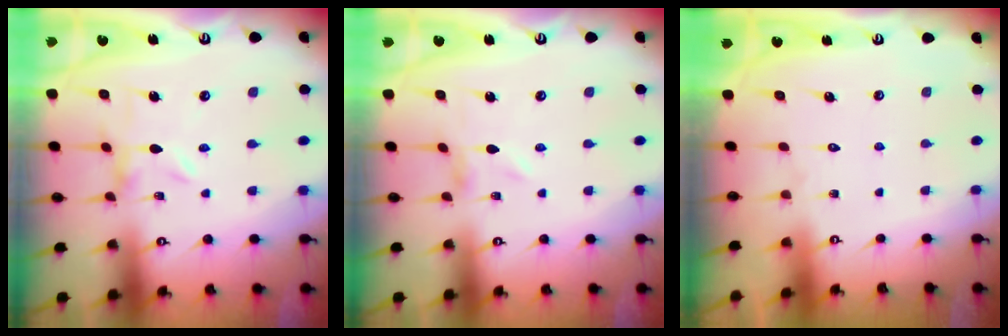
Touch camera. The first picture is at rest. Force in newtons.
{"total": 0.8, "press": 0.8, "slide": 0.2}
{"total": 1.5, "press": 1.5, "slide": 0.1}